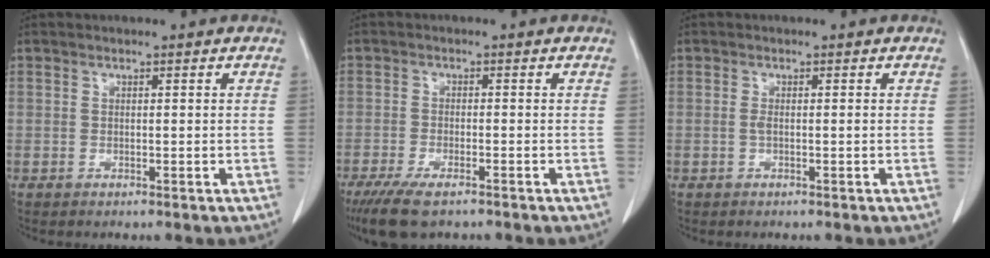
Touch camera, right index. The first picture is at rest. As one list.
[{"total": 7.2, "force": [-5.3, 1.8, 4.5], "torque": [-0.079, -0.016, -0.086]}, {"total": 1.0, "force": [-0.2, 0.1, 1.0], "torque": [-0.021, -0.001, -0.002]}]